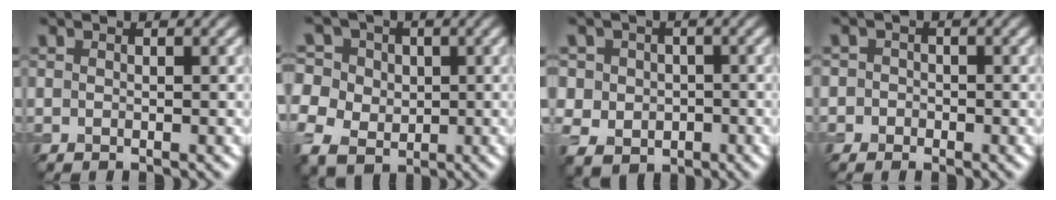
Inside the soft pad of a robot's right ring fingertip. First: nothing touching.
{"total": 10.0, "force": [0.4, 8.8, 4.8], "torque": [-0.121, 0.032, -0.030]}
{"total": 5.4, "force": [0.0, 5.2, 1.7], "torque": [-0.036, 0.015, -0.019]}
{"total": 1.5, "force": [-0.3, 1.5, 0.2], "torque": [0.021, 0.007, -0.022]}